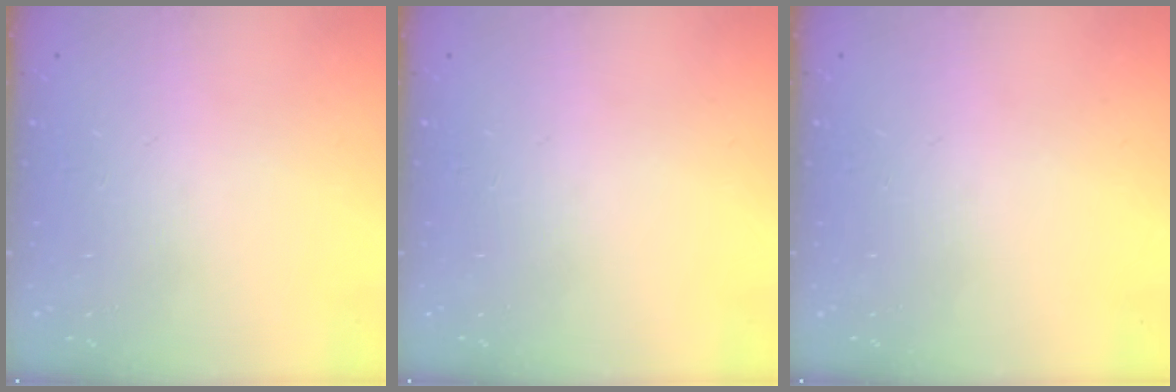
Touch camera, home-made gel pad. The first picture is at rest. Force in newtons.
{"total": 0.0}
{"total": 0.0}